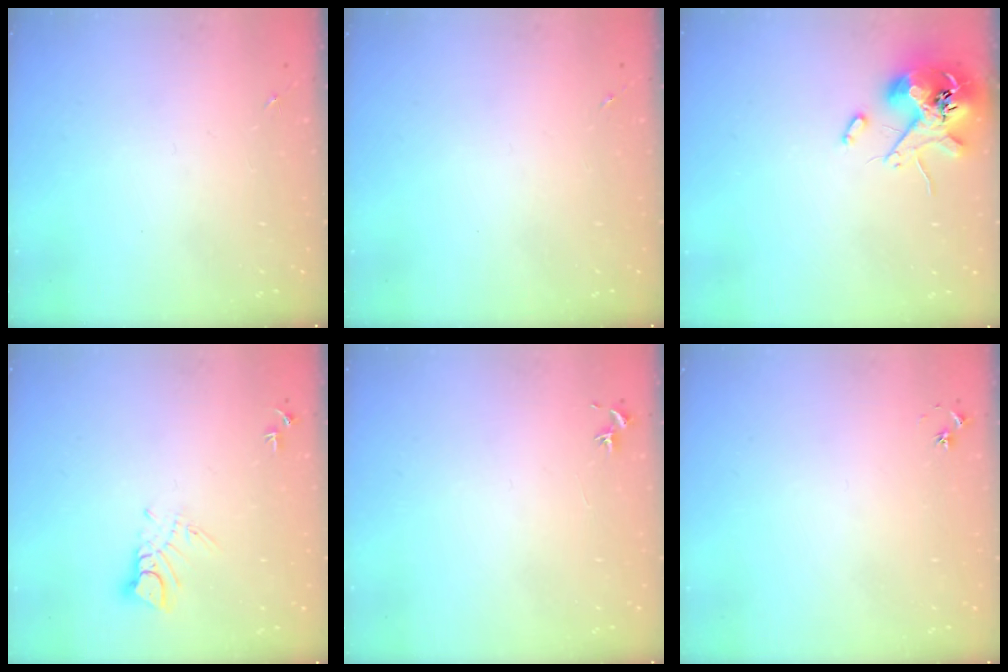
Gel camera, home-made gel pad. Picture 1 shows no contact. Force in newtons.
{"total": 0.0}
{"total": 11.8, "press": 11.6, "slide": 1.8}
{"total": 5.3, "press": 5.3, "slide": 0.3}
{"total": 0.8, "press": 0.7, "slide": 0.3}
{"total": 3.3, "press": 3.3, "slide": 0.3}